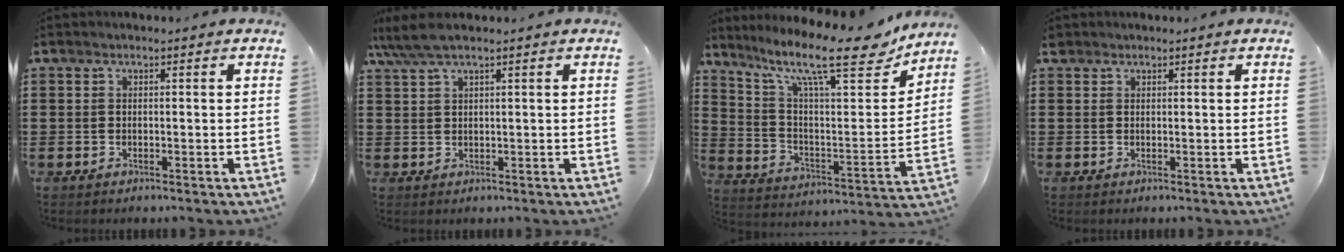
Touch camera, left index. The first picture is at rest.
{"total": 4.4, "force": [2.8, 0.4, 3.4], "torque": [-0.076, 0.002, 0.050]}
{"total": 15.4, "force": [11.4, 3.0, 9.8], "torque": [-0.188, -0.071, 0.184]}
{"total": 0.8, "force": [0.6, 0.5, 0.1], "torque": [-0.006, 0.004, 0.012]}